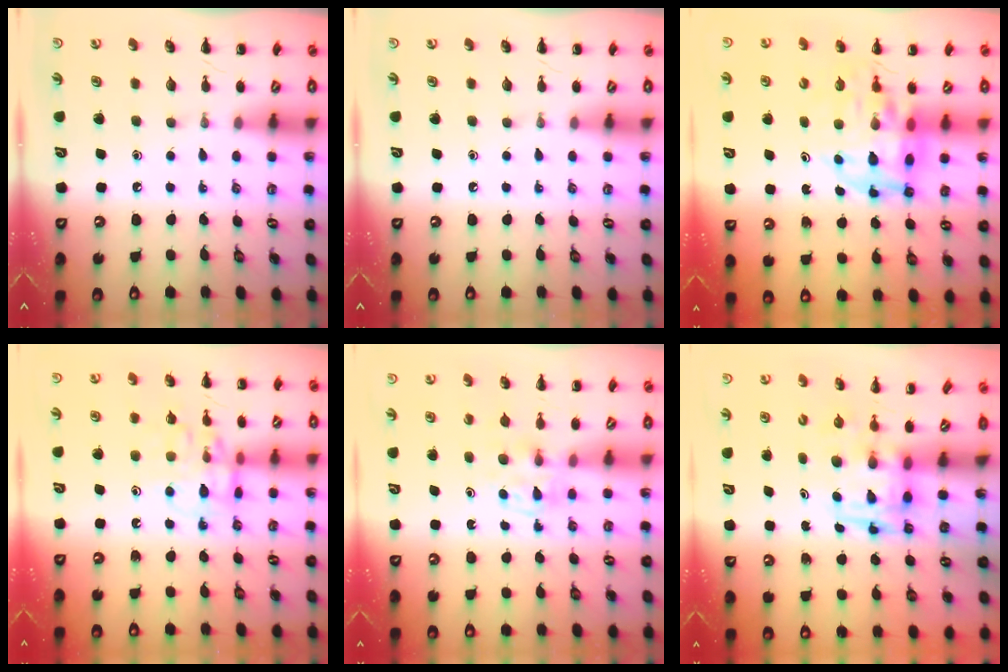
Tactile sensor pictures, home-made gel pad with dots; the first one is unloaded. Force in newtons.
{"total": 0.0}
{"total": 13.2, "press": 12.6, "slide": 3.8}
{"total": 11.7, "press": 11.6, "slide": 1.1}
{"total": 4.0, "press": 3.8, "slide": 1.3}
{"total": 3.9, "press": 3.9, "slide": 0.7}